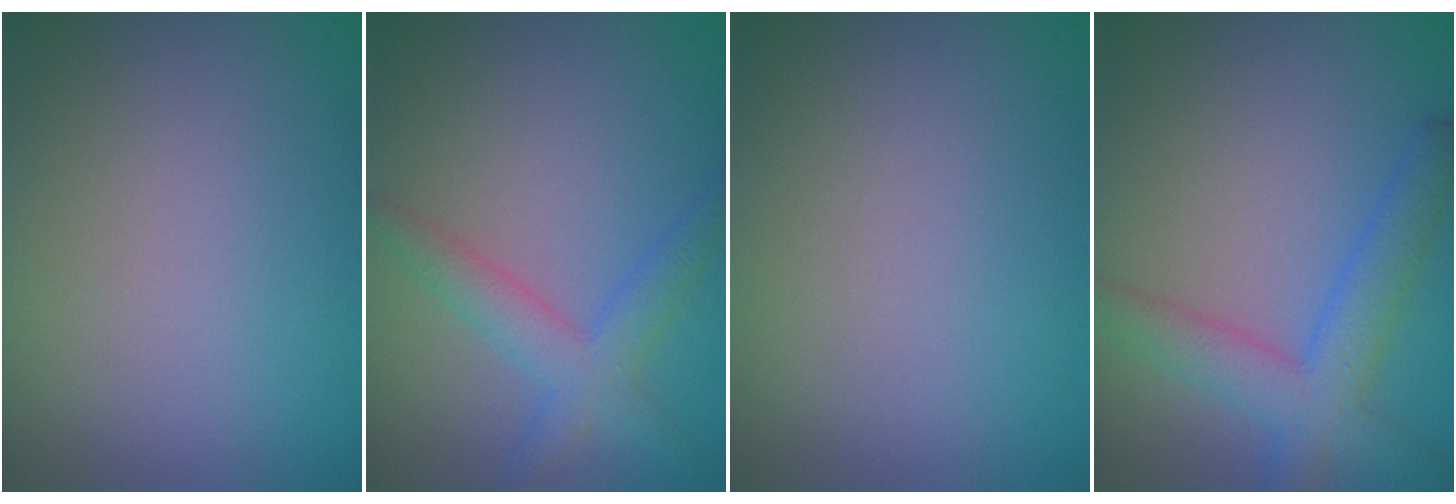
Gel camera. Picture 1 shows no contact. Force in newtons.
{"total": 2.4, "press": 2.4, "slide": 0.2}
{"total": 0.0}
{"total": 4.7, "press": 4.7, "slide": 0.2}